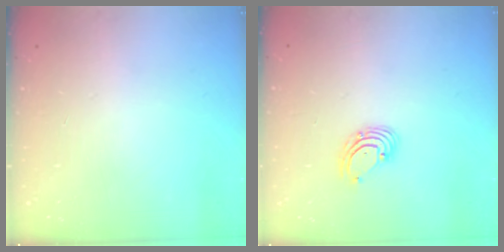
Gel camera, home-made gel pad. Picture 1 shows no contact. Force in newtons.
{"total": 2.6, "press": 2.6, "slide": 0.1}